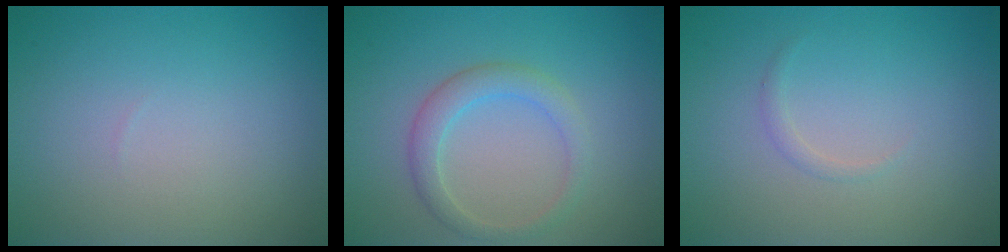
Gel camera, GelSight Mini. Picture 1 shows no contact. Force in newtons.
{"total": 2.6, "press": 2.5, "slide": 0.2}
{"total": 0.7, "press": 0.7, "slide": 0.1}